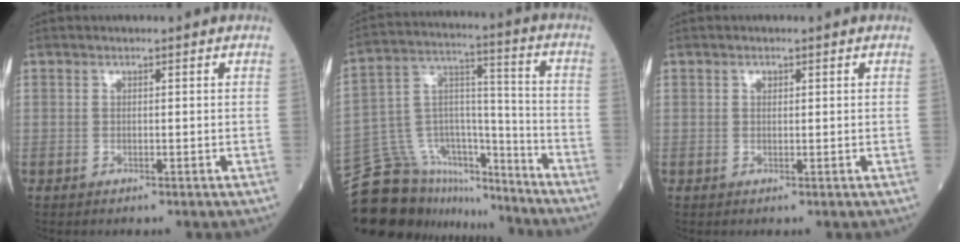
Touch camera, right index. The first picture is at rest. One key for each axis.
{"total": 18.5, "fx": -16.7, "fy": 6.8, "fz": 4.2, "tx": -0.081, "ty": 0.067, "tz": -0.271}
{"total": 0.7, "fx": 0.3, "fy": 0.5, "fz": 0.4, "tx": -0.007, "ty": 0.000, "tz": 0.004}